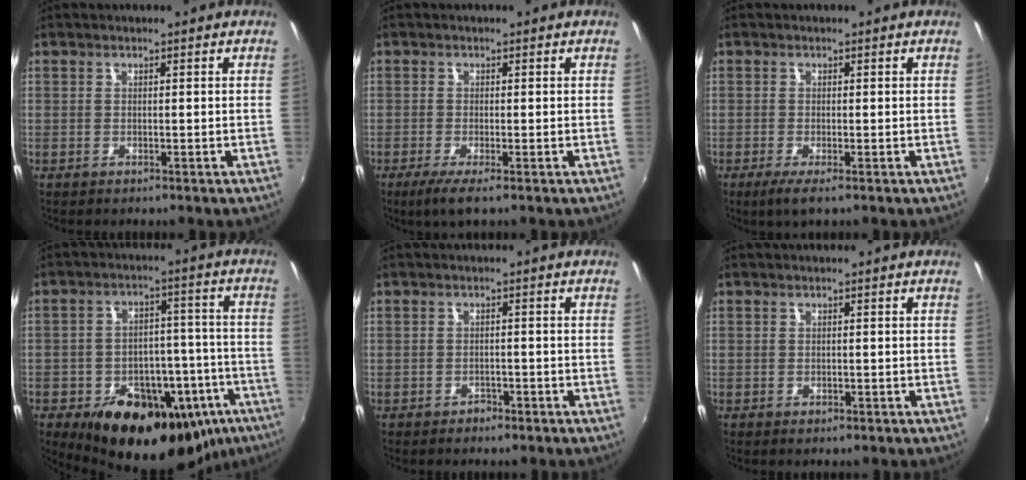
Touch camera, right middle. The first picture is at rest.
{"total": 3.2, "force": [-1.8, 0.0, 2.7], "torque": [-0.064, -0.014, -0.036]}
{"total": 2.4, "force": [-1.2, 0.0, 2.1], "torque": [-0.048, -0.012, -0.023]}
{"total": 26.2, "force": [-14.5, 15.6, 15.3], "torque": [-0.257, 0.012, -0.173]}
{"total": 1.9, "force": [-1.5, 1.0, 0.5], "torque": [-0.013, -0.001, -0.022]}
{"total": 0.7, "force": [-0.5, 0.4, 0.4], "torque": [-0.006, -0.003, -0.007]}